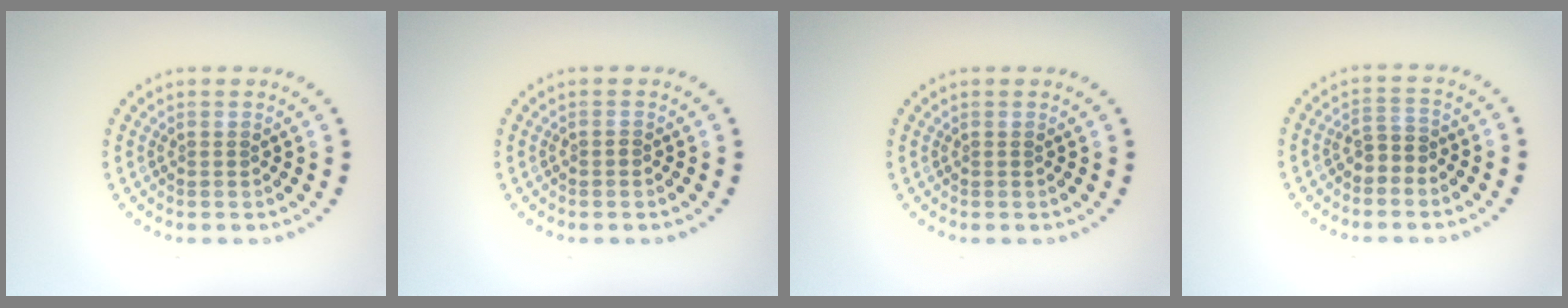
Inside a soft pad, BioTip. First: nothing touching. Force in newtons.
{"total": 0.7, "press": 0.7, "slide": 0.1}
{"total": 0.0}
{"total": 1.9, "press": 1.7, "slide": 0.9}